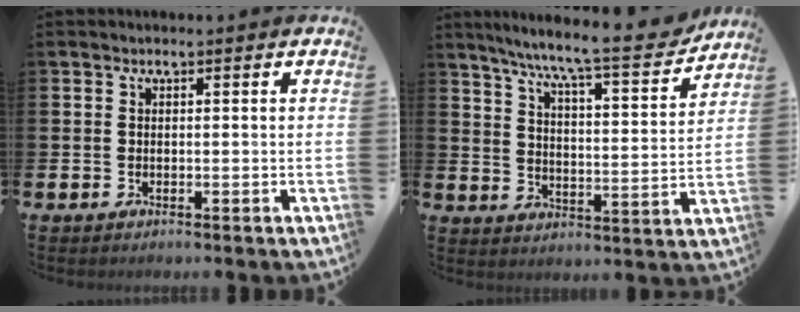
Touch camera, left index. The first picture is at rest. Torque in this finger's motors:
{"motor_torque": [0.98, -1.16, 0.68, 0.21]}